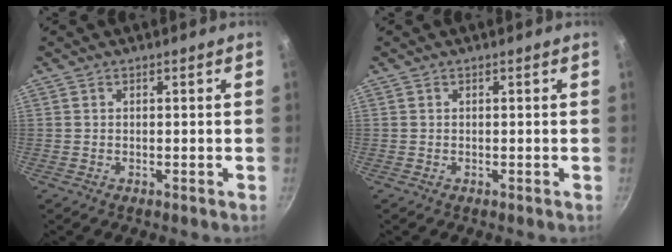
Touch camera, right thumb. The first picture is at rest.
{"total": 0.0}